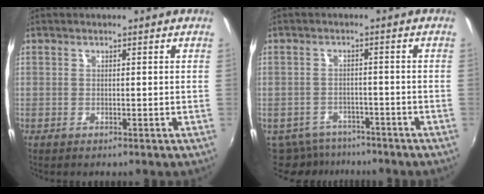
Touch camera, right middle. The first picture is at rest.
{"total": 9.9, "force": [-8.1, 4.9, 2.9], "torque": [-0.084, -0.013, -0.118]}